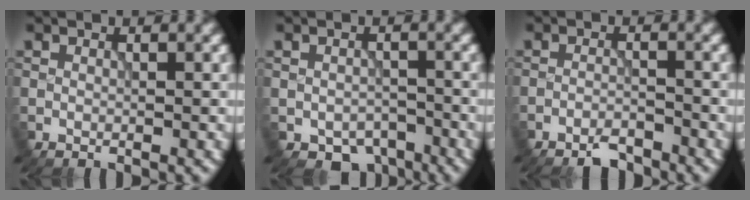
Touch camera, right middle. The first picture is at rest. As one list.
[{"total": 3.5, "force": [-2.3, 2.3, 1.4], "torque": [-0.014, -0.016, -0.030]}, {"total": 2.4, "force": [-2.2, 0.4, 0.9], "torque": [-0.011, -0.003, -0.044]}]